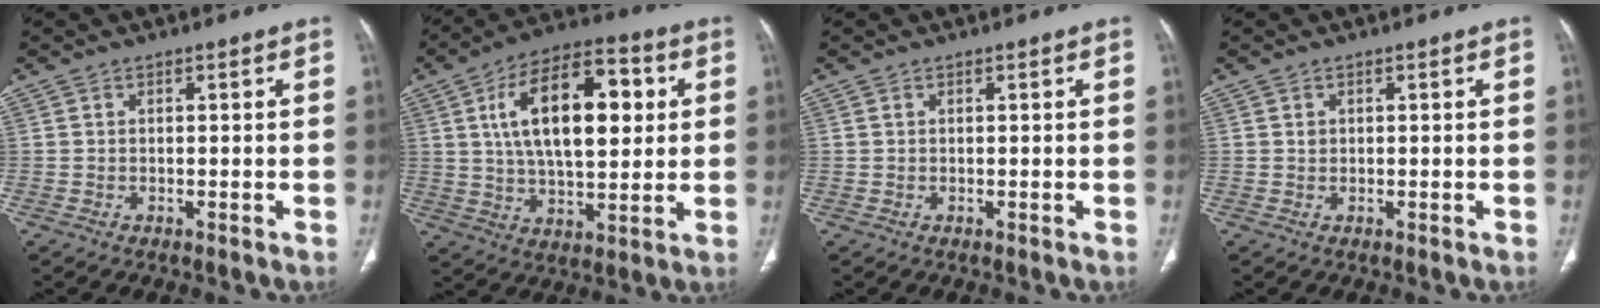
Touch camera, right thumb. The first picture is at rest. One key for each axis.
{"total": 19.7, "fx": 4.6, "fy": 9.6, "fz": 16.5, "tx": -0.250, "ty": 0.008, "tz": 0.074}
{"total": 0.0}
{"total": 0.7, "fx": 0.2, "fy": 0.6, "fz": 0.3, "tx": -0.002, "ty": 0.000, "tz": 0.005}